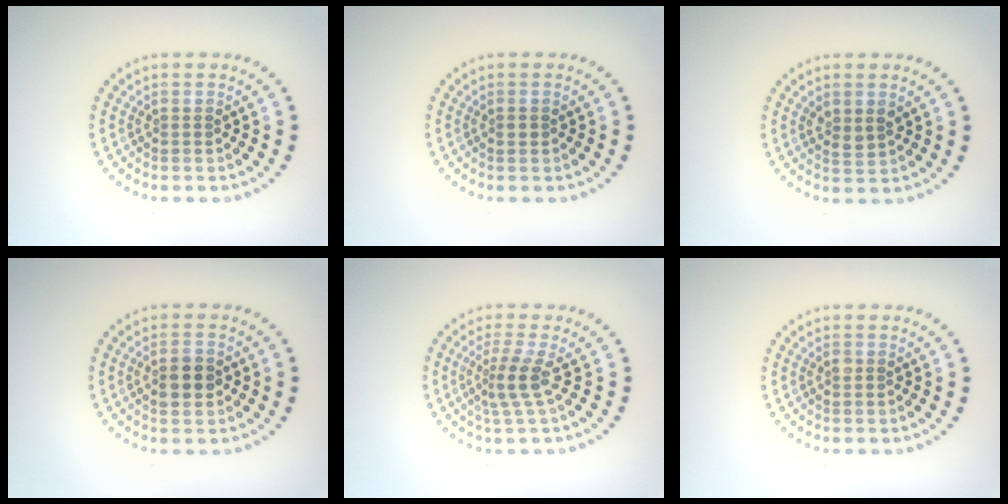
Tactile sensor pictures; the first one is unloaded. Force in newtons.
{"total": 0.6, "press": 0.6, "slide": 0.1}
{"total": 1.6, "press": 1.6, "slide": 0.5}
{"total": 2.9, "press": 2.9, "slide": 0.2}
{"total": 2.5, "press": 1.7, "slide": 1.8}
{"total": 0.7, "press": 0.7, "slide": 0.1}